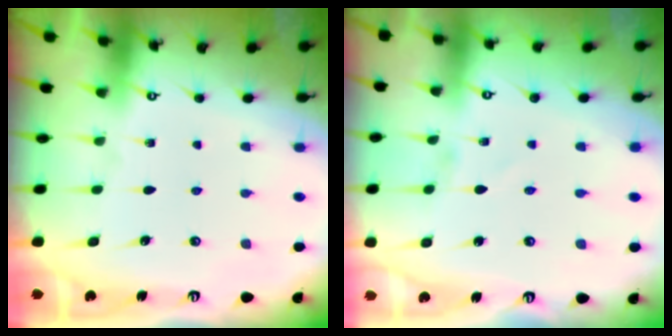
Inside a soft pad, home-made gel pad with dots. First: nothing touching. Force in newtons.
{"total": 1.5, "press": 1.5, "slide": 0.1}